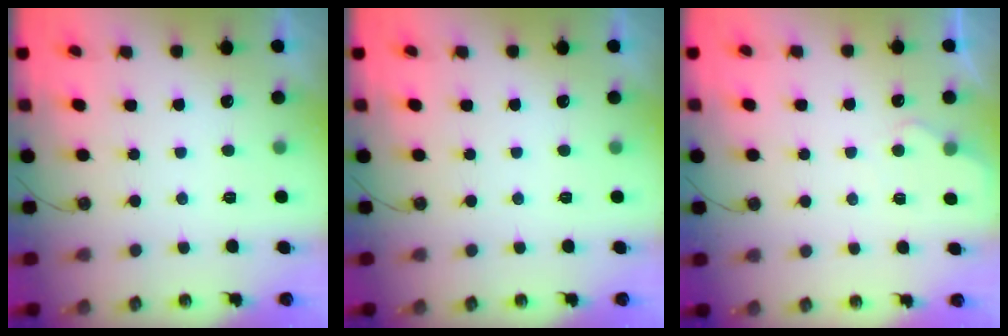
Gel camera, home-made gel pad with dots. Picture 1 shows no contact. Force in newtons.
{"total": 0.0}
{"total": 3.5, "press": 3.4, "slide": 0.5}